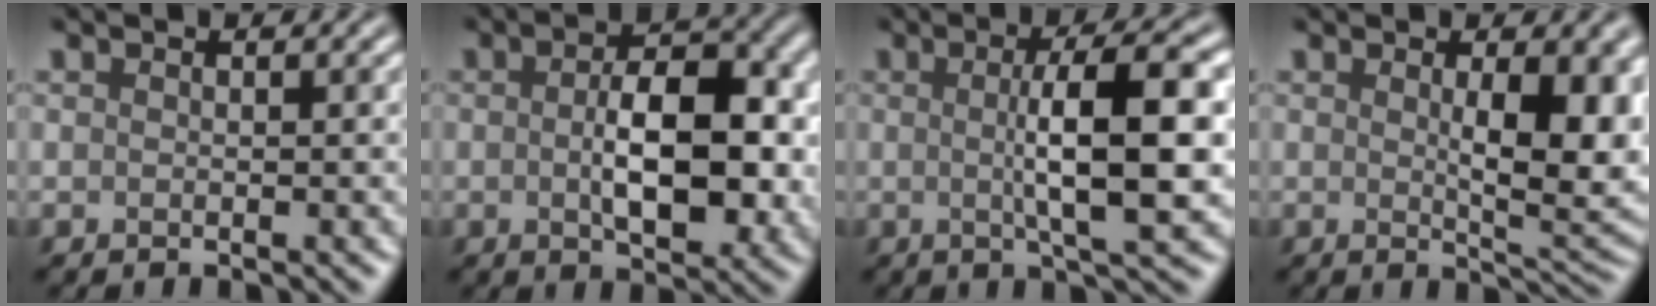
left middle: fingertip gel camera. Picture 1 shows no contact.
{"total": 7.7, "force": [-0.3, 4.0, 6.6], "torque": [-0.108, -0.005, -0.004]}
{"total": 8.0, "force": [0.4, 1.8, 7.8], "torque": [-0.113, 0.005, 0.004]}
{"total": 6.8, "force": [0.8, 2.1, 6.4], "torque": [-0.088, -0.009, 0.022]}